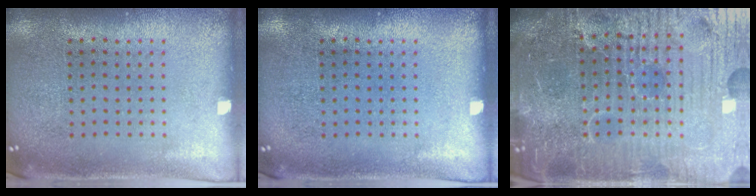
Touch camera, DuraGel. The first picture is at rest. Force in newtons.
{"total": 0.0}
{"total": 6.8, "press": 6.1, "slide": 3.0}